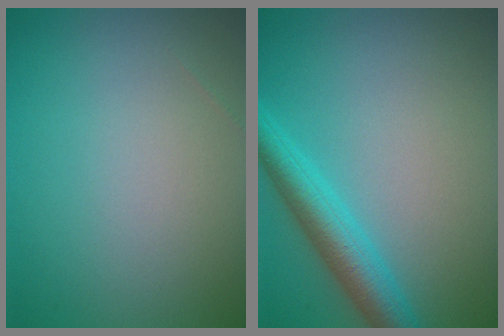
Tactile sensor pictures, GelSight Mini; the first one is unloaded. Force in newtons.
{"total": 4.3, "press": 4.3, "slide": 0.2}